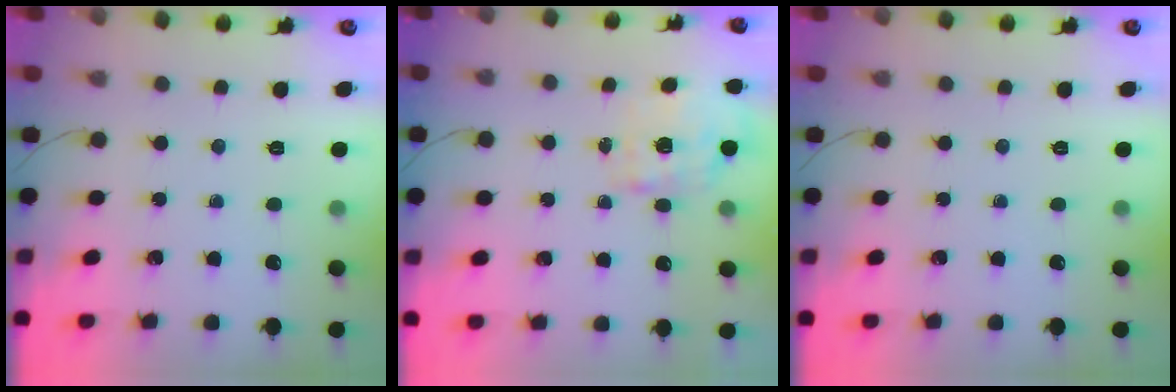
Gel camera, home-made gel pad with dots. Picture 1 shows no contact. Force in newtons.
{"total": 1.4, "press": 1.2, "slide": 0.7}
{"total": 0.0}